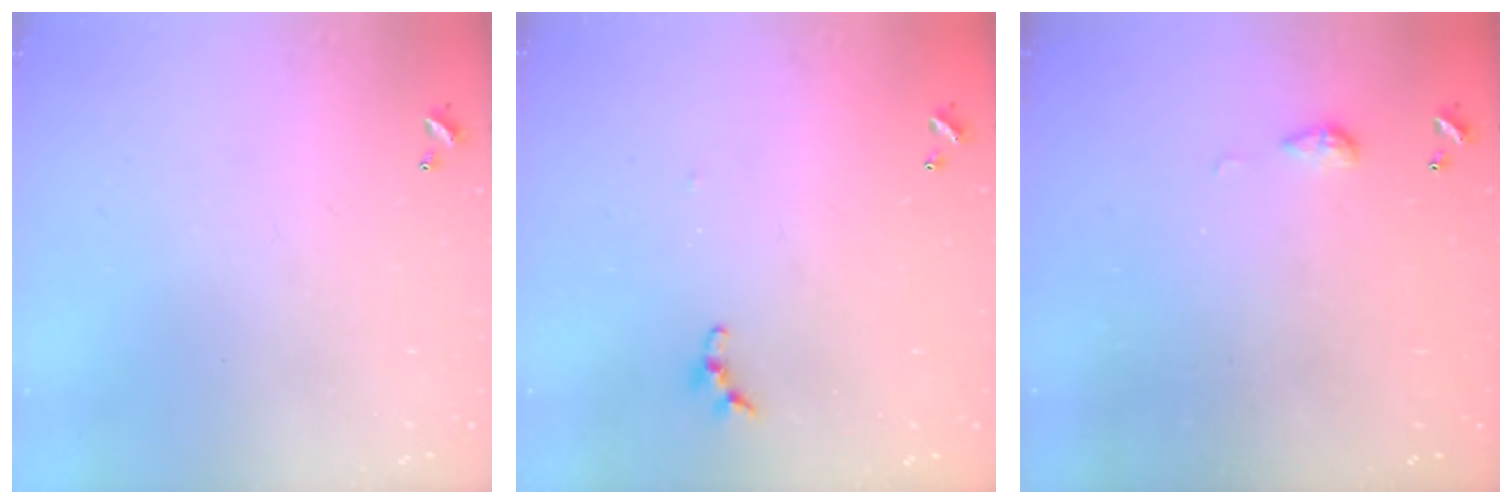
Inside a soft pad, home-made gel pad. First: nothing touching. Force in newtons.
{"total": 4.9, "press": 4.8, "slide": 0.2}
{"total": 3.3, "press": 3.2, "slide": 0.5}